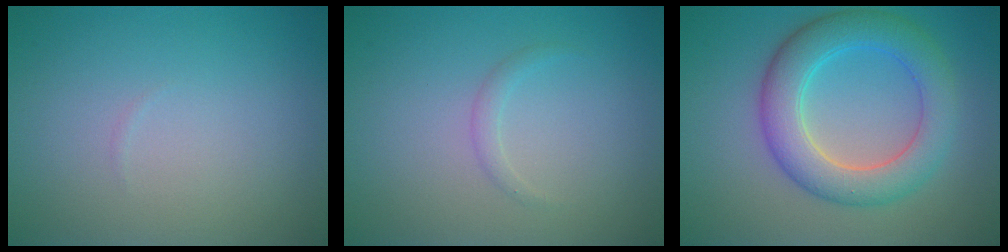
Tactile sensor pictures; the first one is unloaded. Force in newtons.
{"total": 0.9, "press": 0.9, "slide": 0.0}
{"total": 6.3, "press": 6.3, "slide": 0.2}